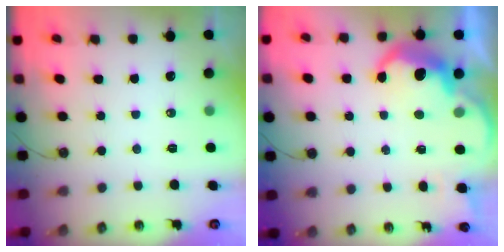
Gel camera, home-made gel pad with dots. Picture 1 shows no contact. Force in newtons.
{"total": 7.9, "press": 7.9, "slide": 0.6}